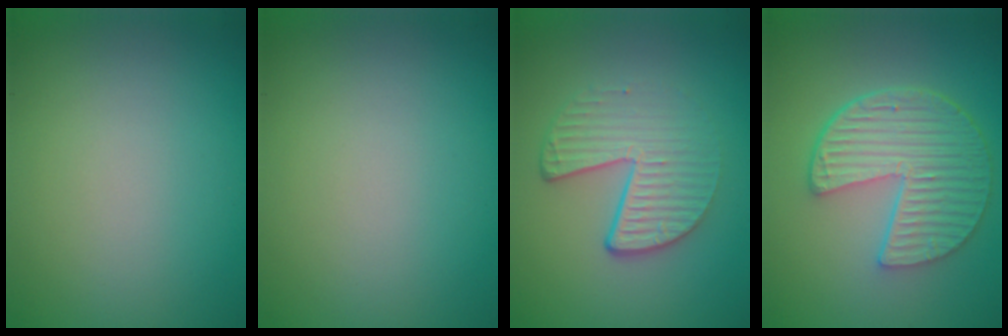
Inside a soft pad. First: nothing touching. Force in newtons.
{"total": 0.0}
{"total": 4.7, "press": 3.0, "slide": 3.6}
{"total": 6.7, "press": 4.8, "slide": 4.6}